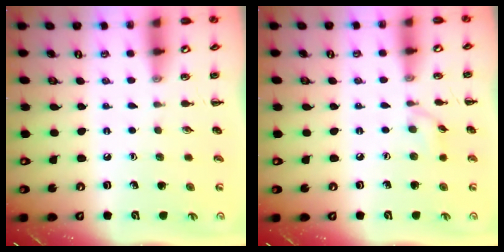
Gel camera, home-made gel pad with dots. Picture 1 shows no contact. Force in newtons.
{"total": 5.4, "press": 5.3, "slide": 0.6}